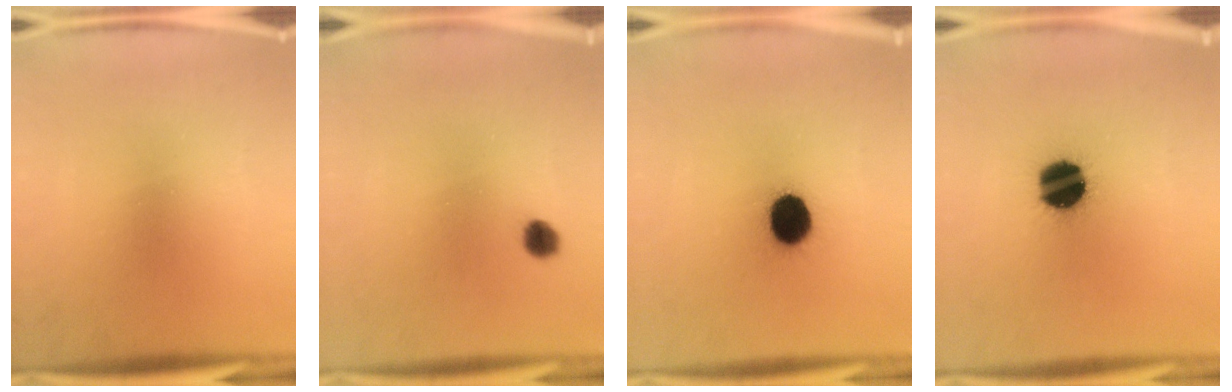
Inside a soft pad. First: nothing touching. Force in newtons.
{"total": 2.3}
{"total": 11.1}
{"total": 17.7}